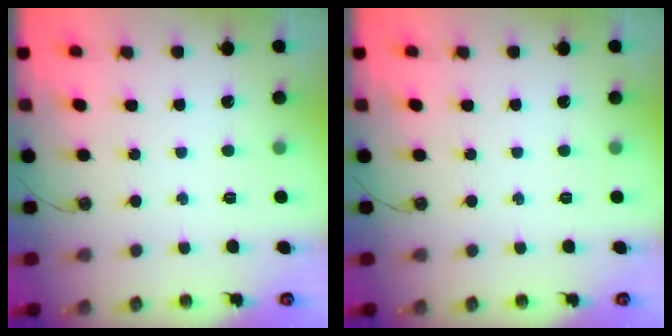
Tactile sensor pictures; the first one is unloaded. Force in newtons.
{"total": 0.0}